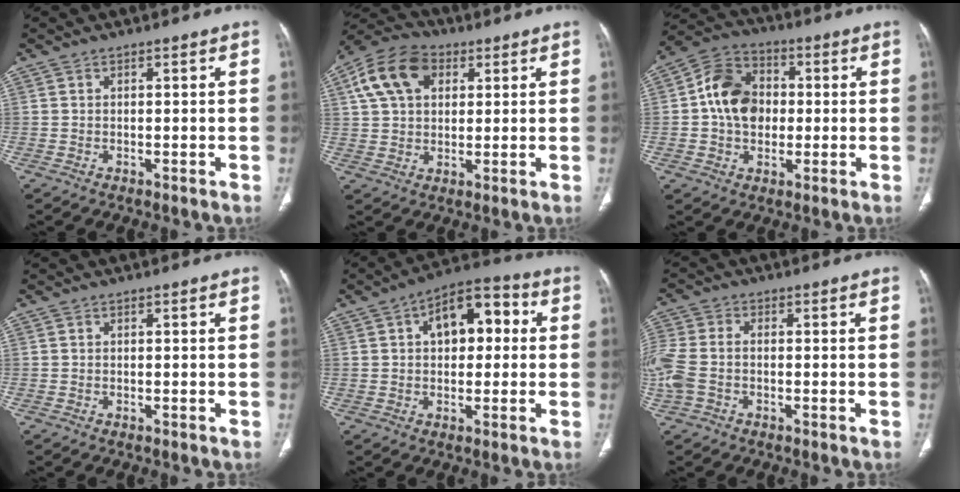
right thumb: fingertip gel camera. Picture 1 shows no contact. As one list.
[{"total": 12.7, "force": [4.5, 8.7, 8.1], "torque": [-0.140, 0.011, 0.074]}, {"total": 12.2, "force": [0.4, 9.5, 7.7], "torque": [-0.109, 0.026, -0.001]}, {"total": 0.0}, {"total": 11.7, "force": [2.4, 6.8, 9.2], "torque": [-0.102, 0.029, 0.028]}, {"total": 8.7, "force": [-1.6, 5.9, 6.1], "torque": [-0.169, 0.014, -0.034]}]